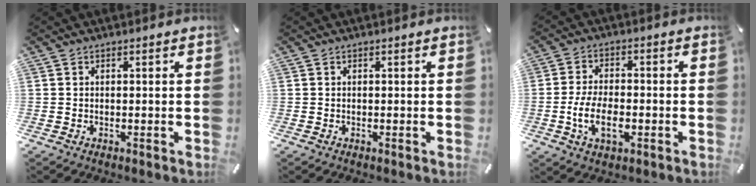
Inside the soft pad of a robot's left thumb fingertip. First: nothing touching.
{"total": 0.0}
{"total": 8.7, "force": [-2.7, 4.6, 6.9], "torque": [-0.151, 0.002, -0.050]}